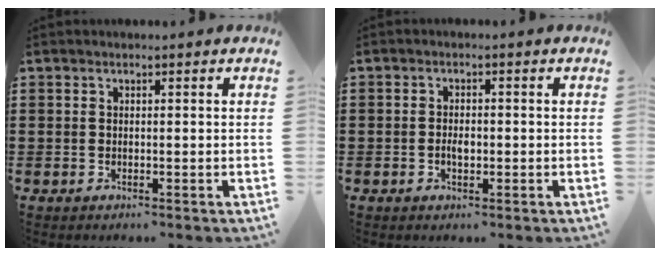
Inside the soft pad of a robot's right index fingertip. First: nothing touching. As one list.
[{"total": 2.0, "force": [-0.5, 1.0, 1.7], "torque": [-0.032, 0.001, -0.007]}]